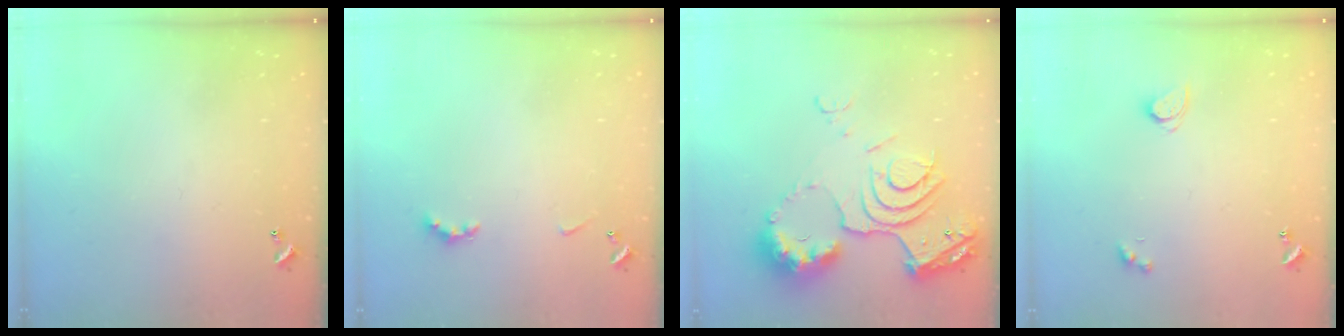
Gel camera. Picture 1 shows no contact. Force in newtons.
{"total": 2.9, "press": 2.8, "slide": 0.6}
{"total": 15.1, "press": 15.0, "slide": 1.3}
{"total": 2.6, "press": 2.6, "slide": 0.3}